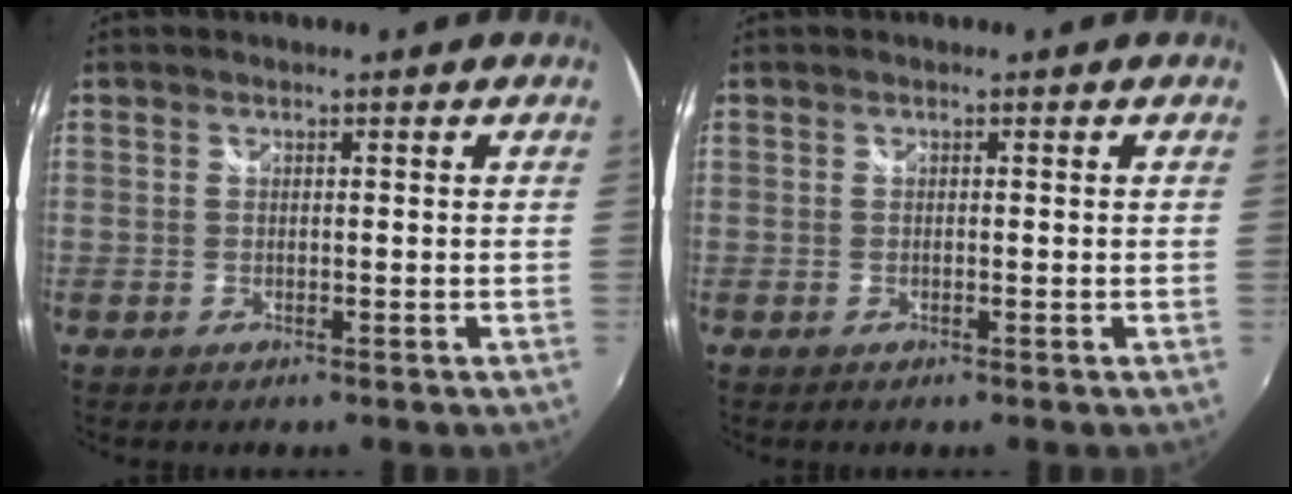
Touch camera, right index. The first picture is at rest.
{"total": 0.0}